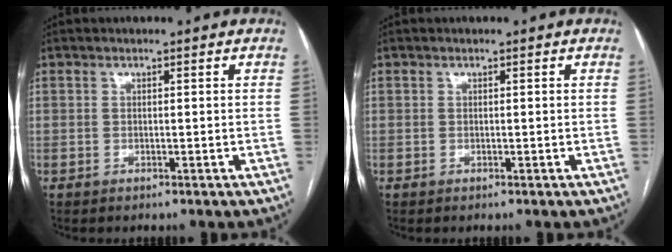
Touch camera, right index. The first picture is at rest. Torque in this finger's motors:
{"motor_torque": [0.00, 0.00, 0.00, 0.01]}